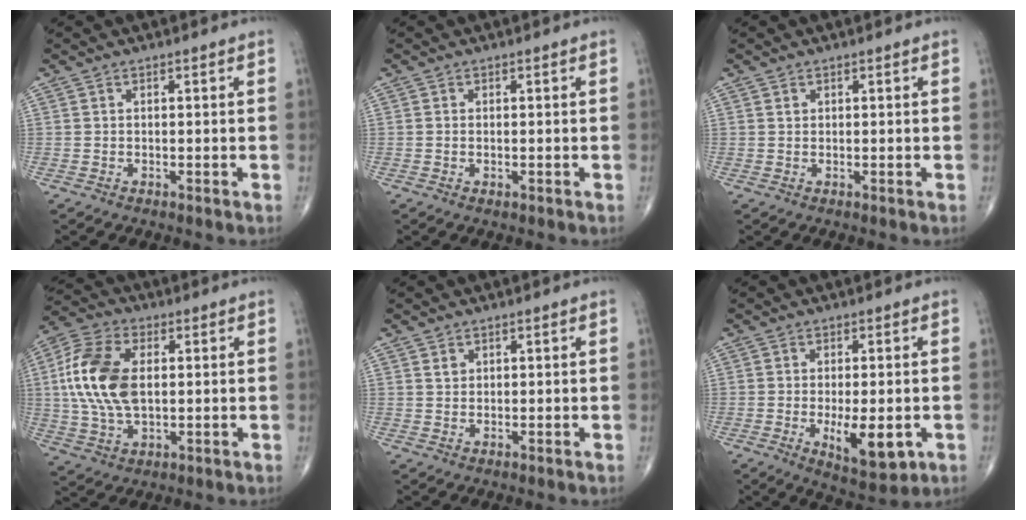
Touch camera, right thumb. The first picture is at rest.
{"total": 0.8, "force": [-0.2, 0.4, 0.7], "torque": [-0.017, -0.001, -0.003]}
{"total": 0.6, "force": [0.4, 0.4, 0.3], "torque": [0.001, -0.002, 0.008]}
{"total": 15.1, "force": [1.8, 8.6, 12.3], "torque": [-0.254, 0.007, 0.031]}
{"total": 1.5, "force": [0.8, 1.0, 0.6], "torque": [0.000, -0.005, 0.015]}
{"total": 9.5, "force": [-2.4, 3.8, 8.4], "torque": [-0.117, -0.016, -0.028]}